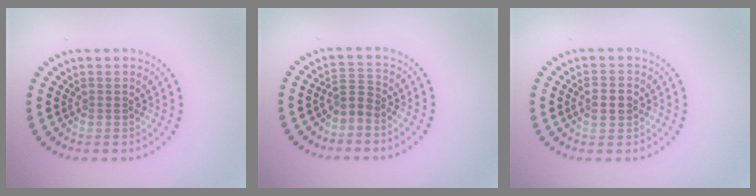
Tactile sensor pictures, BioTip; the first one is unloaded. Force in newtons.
{"total": 1.9, "press": 1.4, "slide": 1.3}
{"total": 2.4, "press": 2.4, "slide": 0.1}